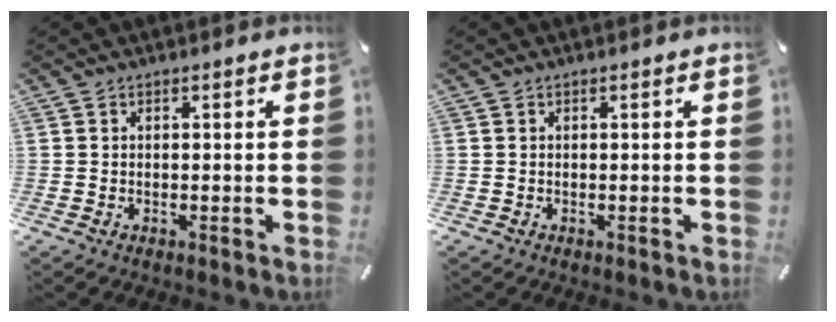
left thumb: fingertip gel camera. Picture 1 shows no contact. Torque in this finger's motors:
{"motor_torque": [-0.13, -0.10, 0.01, -0.01, 0.00]}